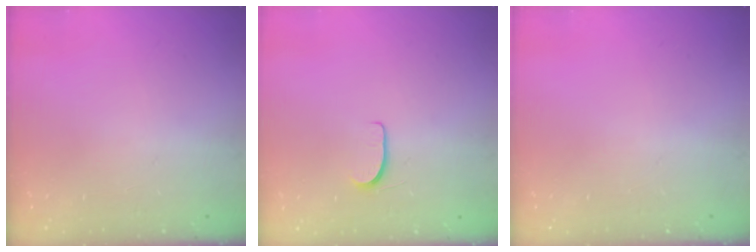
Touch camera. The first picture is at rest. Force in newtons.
{"total": 5.0, "press": 5.0, "slide": 0.5}
{"total": 0.0}